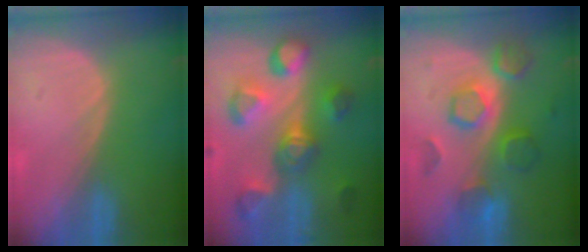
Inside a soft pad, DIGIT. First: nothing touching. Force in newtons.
{"total": 9.9, "press": 9.7, "slide": 1.9}
{"total": 8.3, "press": 8.1, "slide": 2.0}